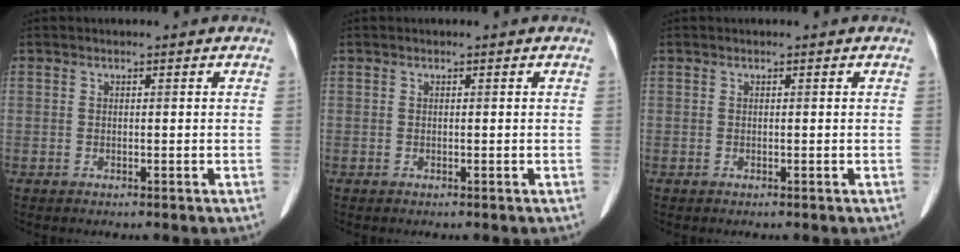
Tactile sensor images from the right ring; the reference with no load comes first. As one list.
[{"total": 0.0}, {"total": 0.0}]